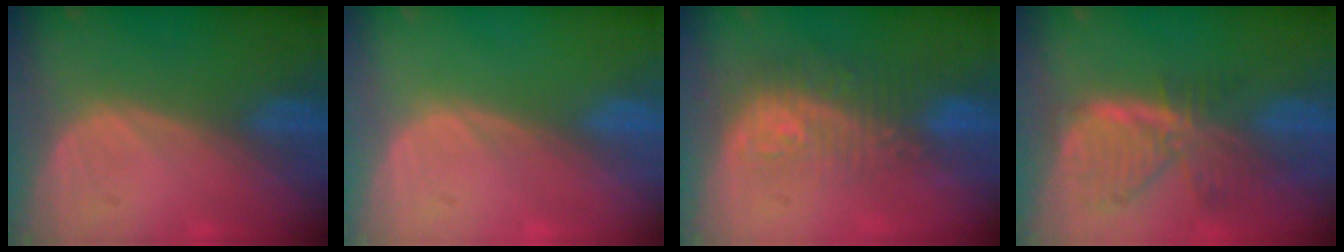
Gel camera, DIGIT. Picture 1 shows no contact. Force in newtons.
{"total": 0.0}
{"total": 9.7, "press": 8.1, "slide": 5.3}
{"total": 8.0, "press": 7.1, "slide": 3.9}